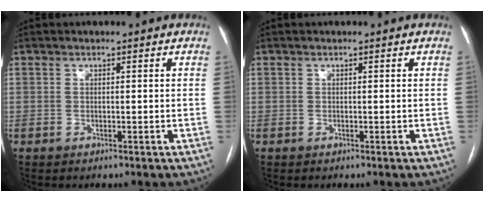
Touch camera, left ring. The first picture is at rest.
{"total": 0.0}